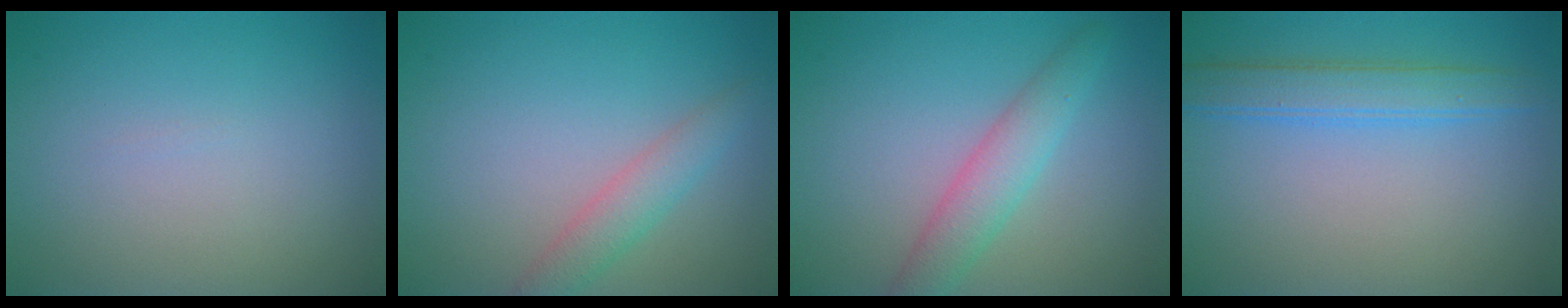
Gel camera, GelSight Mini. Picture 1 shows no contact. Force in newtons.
{"total": 2.6, "press": 2.6, "slide": 0.2}
{"total": 3.3, "press": 3.3, "slide": 0.1}
{"total": 3.1, "press": 3.1, "slide": 0.2}